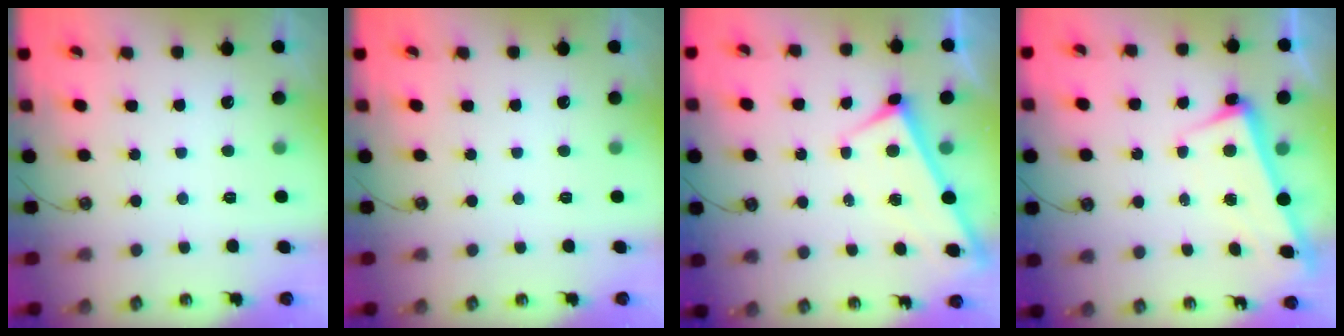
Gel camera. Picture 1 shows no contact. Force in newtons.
{"total": 0.0}
{"total": 1.9, "press": 1.9, "slide": 0.2}
{"total": 2.5, "press": 2.2, "slide": 1.0}